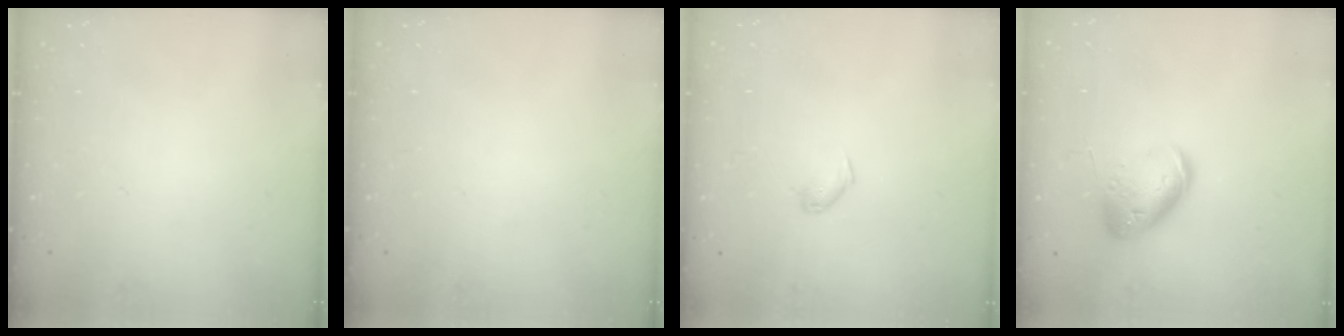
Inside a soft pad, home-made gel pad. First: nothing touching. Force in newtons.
{"total": 0.0}
{"total": 4.4, "press": 4.3, "slide": 0.8}
{"total": 13.8, "press": 13.7, "slide": 2.1}